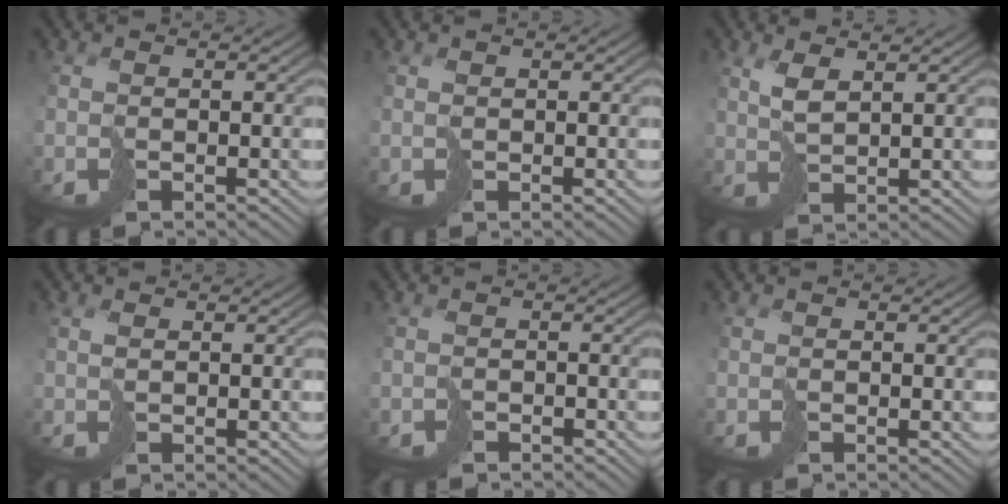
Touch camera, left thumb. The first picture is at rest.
{"total": 0.7, "force": [0.3, 0.6, 0.3], "torque": [-0.010, 0.001, 0.006]}
{"total": 3.1, "force": [1.7, 1.0, 2.4], "torque": [-0.063, 0.000, 0.036]}
{"total": 1.4, "force": [0.4, 0.7, 1.1], "torque": [-0.029, 0.003, 0.008]}
{"total": 1.5, "force": [-1.2, 0.9, 0.3], "torque": [-0.003, -0.004, -0.027]}
{"total": 0.0}